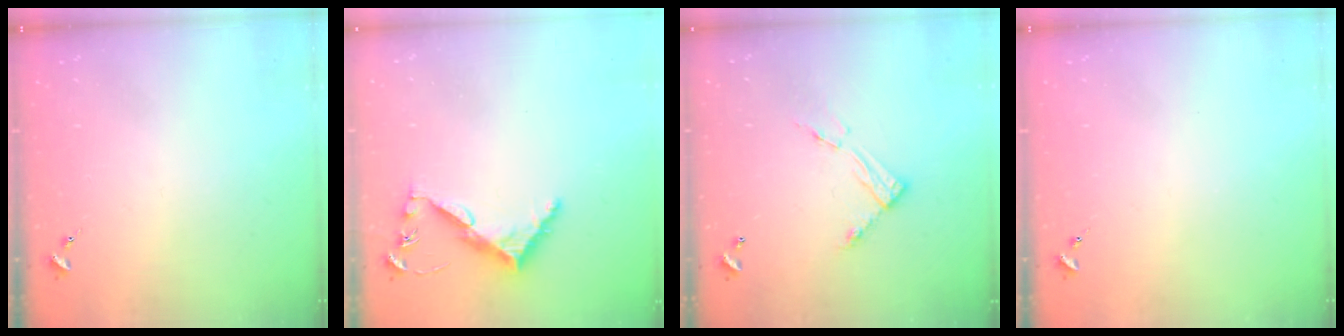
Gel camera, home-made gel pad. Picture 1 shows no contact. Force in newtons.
{"total": 6.2, "press": 6.2, "slide": 0.5}
{"total": 8.7, "press": 8.7, "slide": 0.4}
{"total": 0.0}